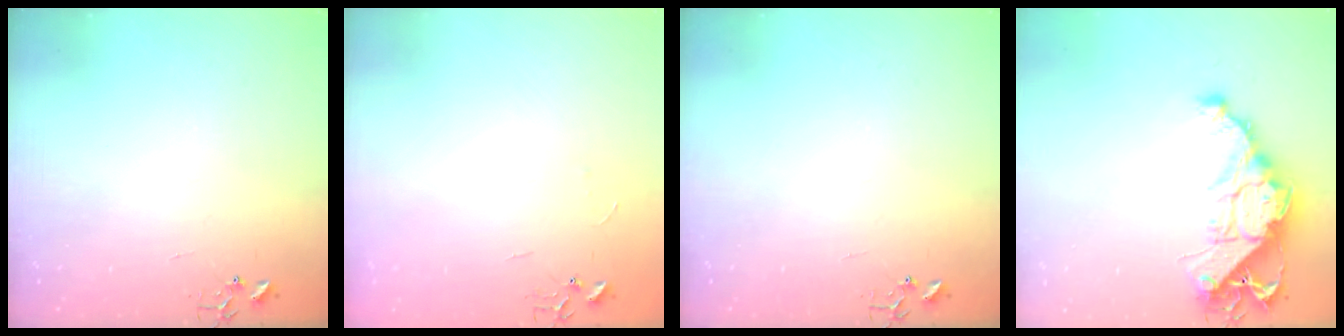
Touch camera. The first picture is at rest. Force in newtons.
{"total": 3.2, "press": 3.2, "slide": 0.4}
{"total": 0.0}
{"total": 13.4, "press": 13.4, "slide": 1.1}